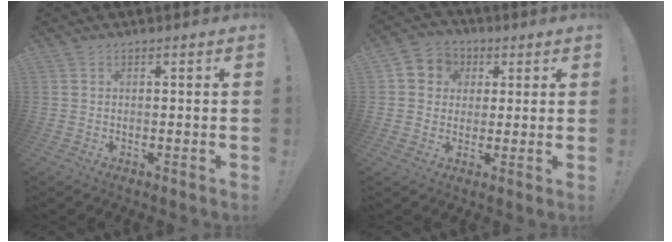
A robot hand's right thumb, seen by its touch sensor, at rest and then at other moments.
{"total": 7.1, "force": [0.8, 6.7, 2.1], "torque": [-0.029, 0.007, 0.020]}